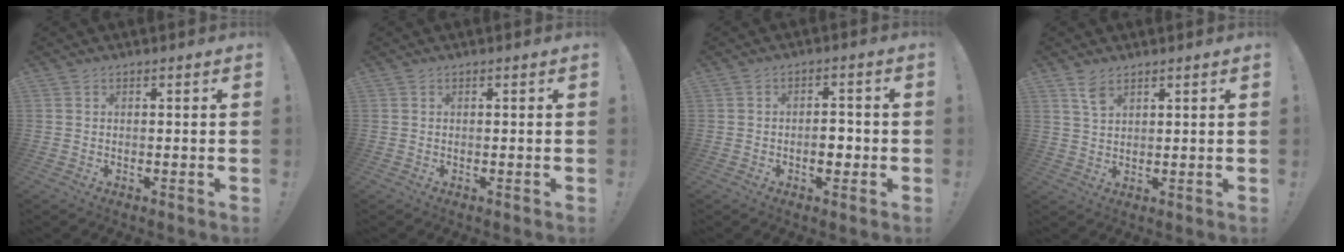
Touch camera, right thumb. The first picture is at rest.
{"total": 0.0}
{"total": 5.0, "force": [-1.6, 3.1, 3.6], "torque": [-0.049, 0.010, -0.029]}
{"total": 4.2, "force": [2.8, 1.7, 2.6], "torque": [-0.041, -0.016, 0.050]}